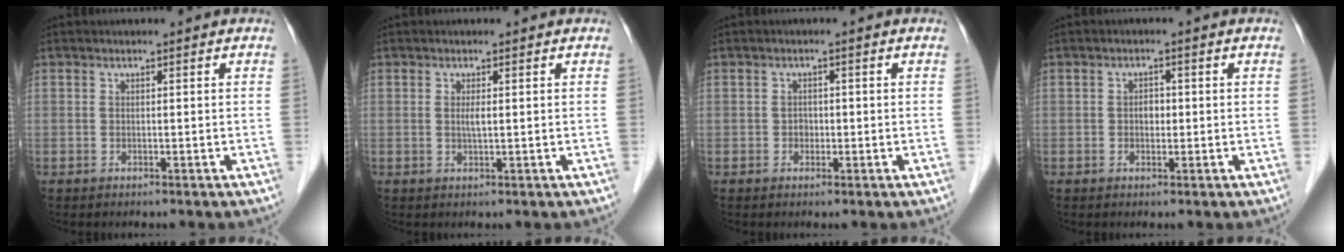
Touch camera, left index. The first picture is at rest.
{"total": 1.2, "force": [0.1, 0.1, 1.2], "torque": [-0.027, -0.004, 0.002]}
{"total": 1.2, "force": [-0.4, 1.0, 0.6], "torque": [-0.006, 0.001, -0.007]}
{"total": 1.6, "force": [-0.2, 1.2, 1.1], "torque": [-0.016, 0.002, -0.005]}